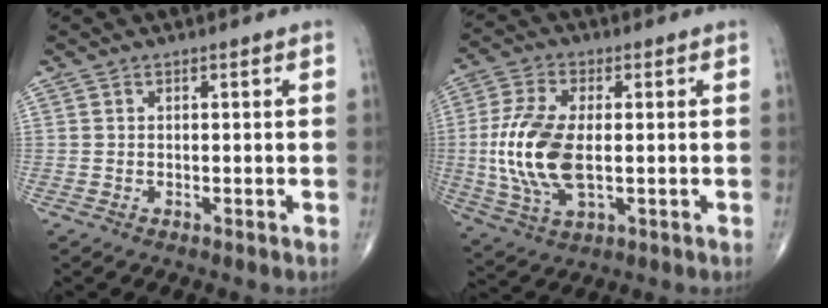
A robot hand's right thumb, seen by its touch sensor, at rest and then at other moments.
{"total": 13.7, "force": [-0.4, 6.8, 11.9], "torque": [-0.260, -0.003, -0.007]}